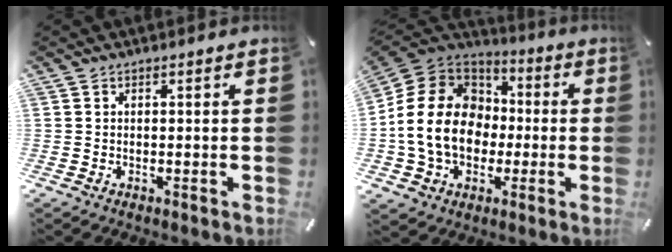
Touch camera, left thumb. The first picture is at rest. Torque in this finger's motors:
{"motor_torque": [0.80, 2.69, 2.59, 0.18, 0.68]}